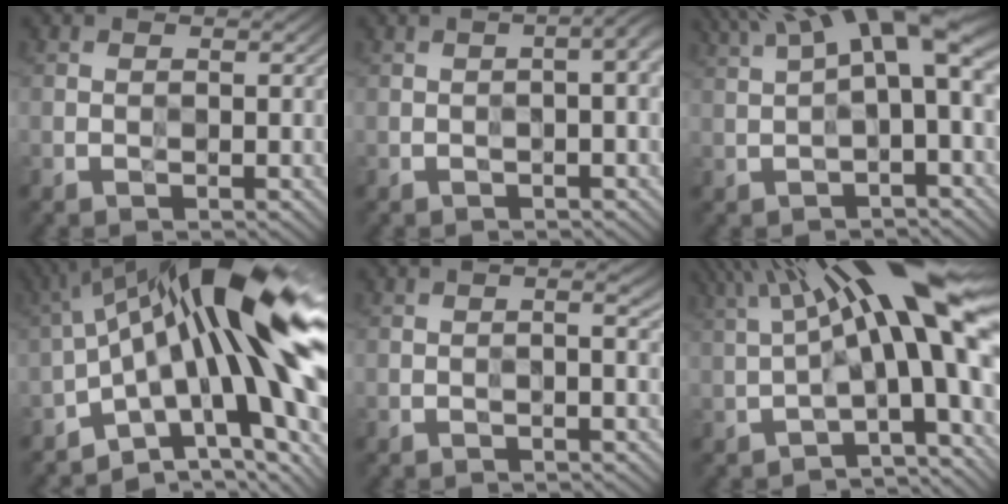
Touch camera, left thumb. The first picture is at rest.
{"total": 4.3, "force": [0.0, 1.3, 4.1], "torque": [-0.048, 0.010, -0.004]}
{"total": 11.3, "force": [4.4, 3.0, 9.9], "torque": [-0.166, 0.026, 0.076]}
{"total": 19.2, "force": [-1.0, 6.9, 17.8], "torque": [-0.247, 0.021, -0.038]}
{"total": 1.7, "force": [0.1, 0.2, 1.7], "torque": [-0.028, 0.001, -0.001]}
{"total": 17.5, "force": [4.2, 4.4, 16.4], "torque": [-0.271, 0.021, 0.076]}